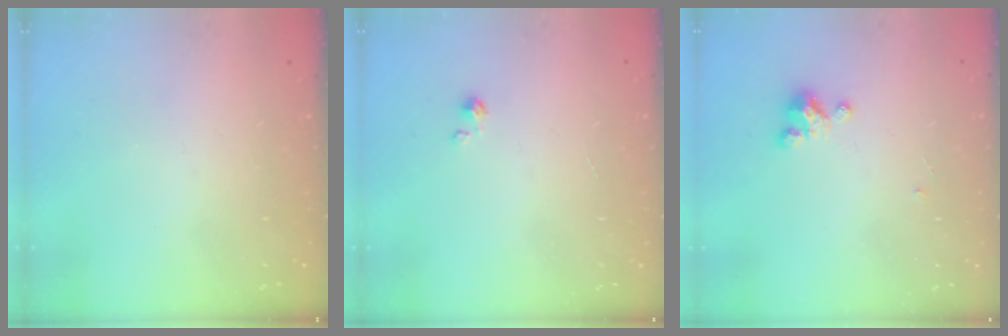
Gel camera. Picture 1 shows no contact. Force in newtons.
{"total": 0.0}
{"total": 2.7, "press": 2.7, "slide": 0.3}